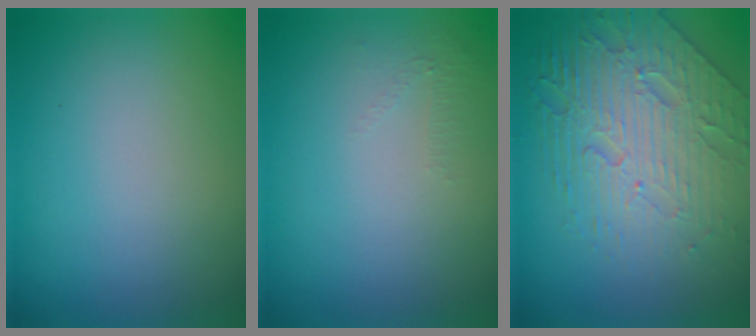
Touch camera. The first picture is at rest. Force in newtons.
{"total": 0.5, "press": 0.2, "slide": 0.5}
{"total": 7.0, "press": 5.4, "slide": 4.5}